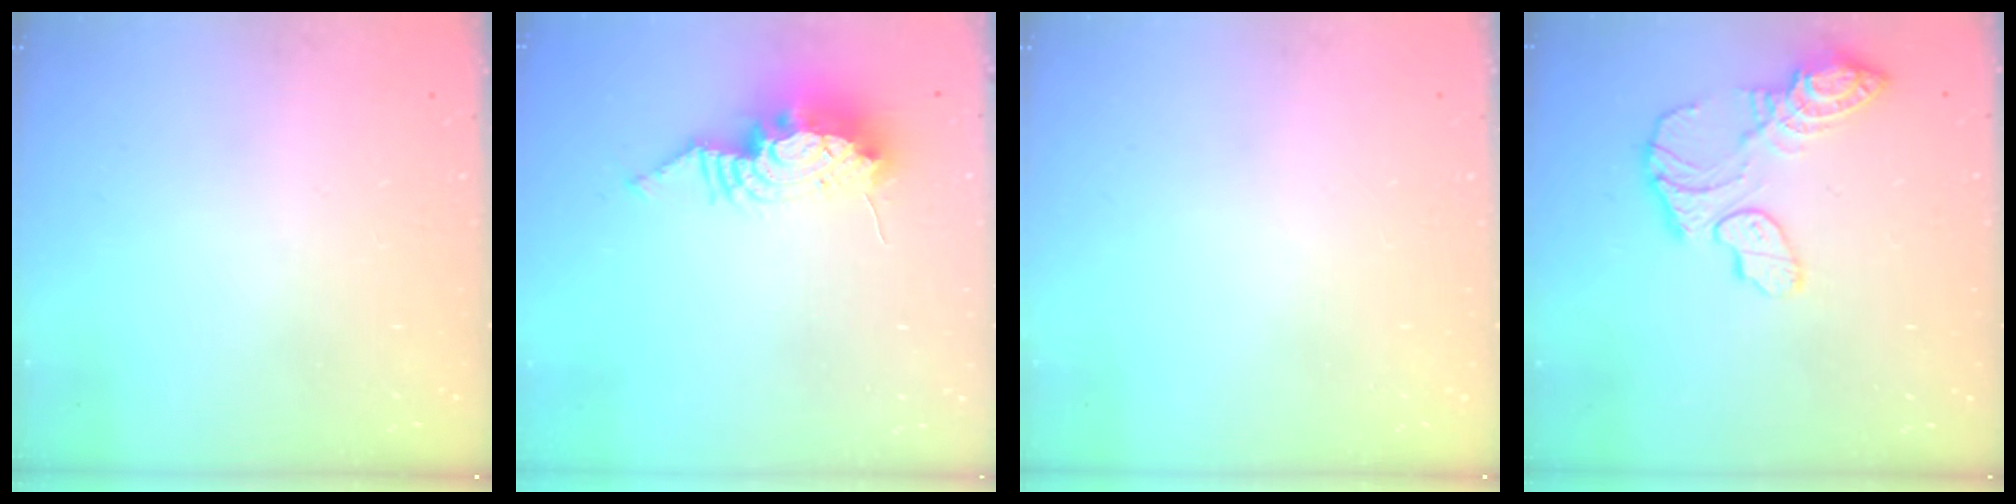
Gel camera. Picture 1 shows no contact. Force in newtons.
{"total": 13.9, "press": 13.8, "slide": 1.2}
{"total": 0.0}
{"total": 13.0, "press": 13.0, "slide": 1.1}